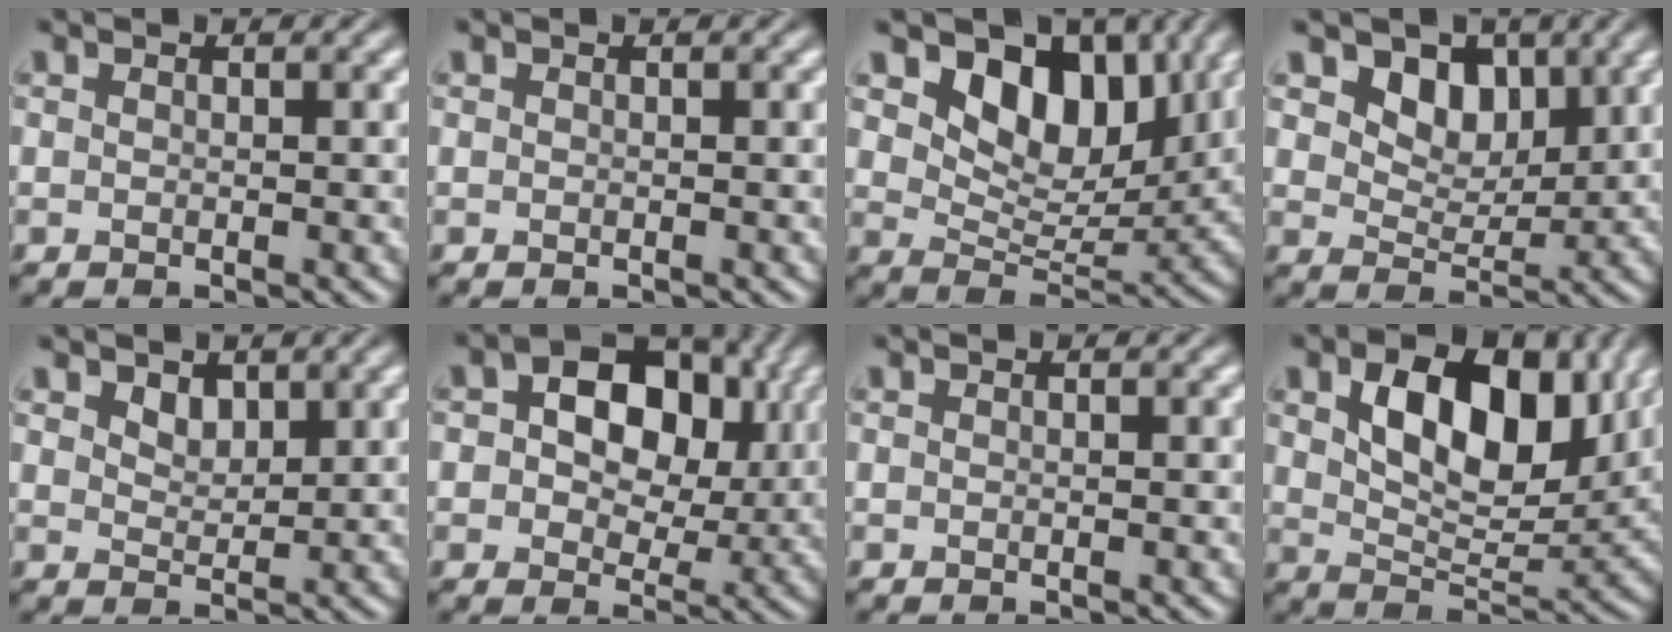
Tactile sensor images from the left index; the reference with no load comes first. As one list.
[{"total": 0.0}, {"total": 8.7, "force": [4.4, 5.3, 5.2], "torque": [-0.078, -0.015, 0.069]}, {"total": 4.8, "force": [2.6, 3.2, 2.4], "torque": [-0.046, -0.024, 0.047]}, {"total": 1.8, "force": [1.2, 1.0, 0.7], "torque": [-0.018, -0.004, 0.021]}, {"total": 11.1, "force": [2.6, 7.8, 7.4], "torque": [-0.093, 0.036, 0.025]}, {"total": 0.0}, {"total": 10.1, "force": [3.7, 5.7, 7.5], "torque": [-0.119, -0.004, 0.064]}]